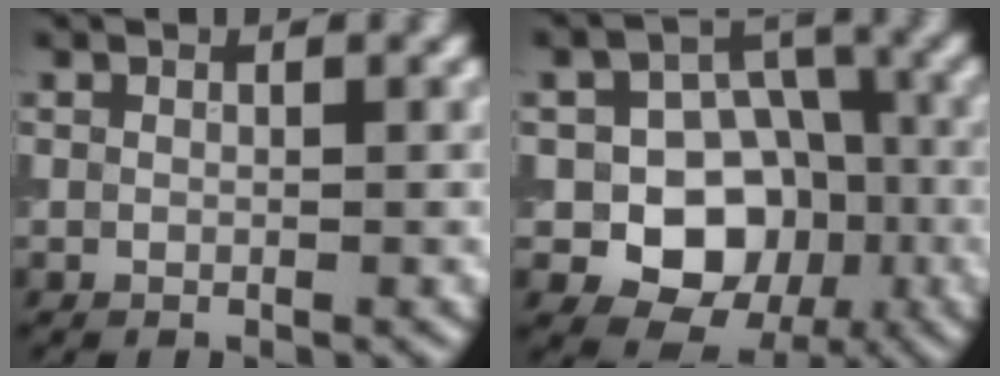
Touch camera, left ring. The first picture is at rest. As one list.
[{"total": 9.0, "force": [-2.2, 7.2, 5.1], "torque": [-0.051, -0.003, -0.056]}]